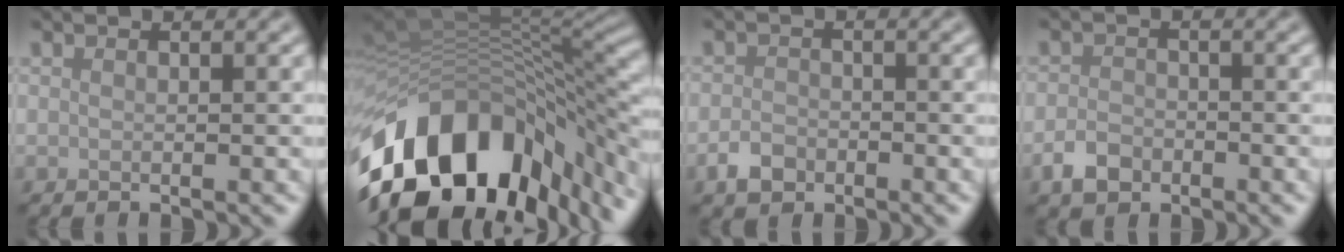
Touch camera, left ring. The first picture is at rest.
{"total": 16.1, "force": [-6.2, 9.7, 11.2], "torque": [-0.196, -0.021, -0.092]}
{"total": 2.1, "force": [-1.2, 1.4, 0.9], "torque": [-0.013, 0.002, -0.028]}
{"total": 2.4, "force": [-1.4, 1.6, 1.1], "torque": [-0.017, 0.003, -0.032]}